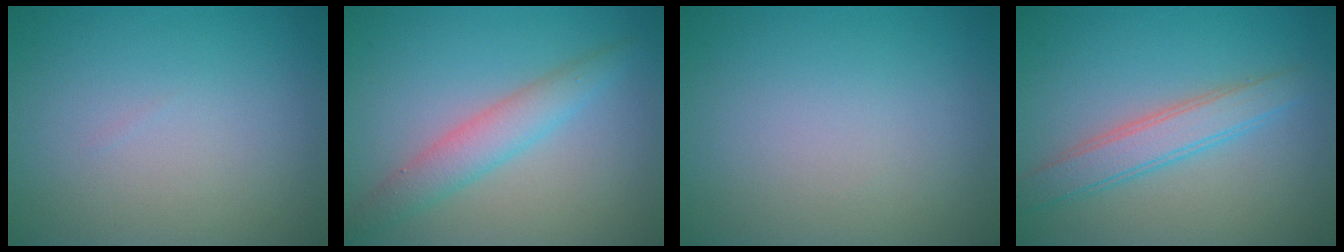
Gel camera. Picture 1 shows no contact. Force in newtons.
{"total": 3.4, "press": 3.4, "slide": 0.1}
{"total": 0.0}
{"total": 3.4, "press": 3.4, "slide": 0.1}